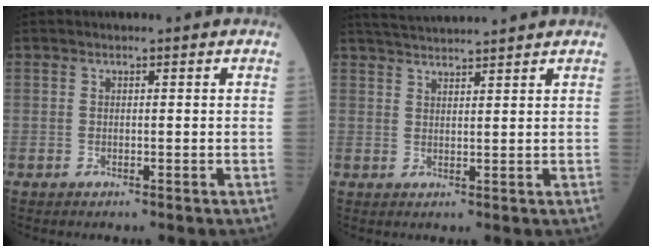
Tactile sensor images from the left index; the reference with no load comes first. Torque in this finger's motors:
{"motor_torque": [0.81, -1.33, 0.00, 0.00]}